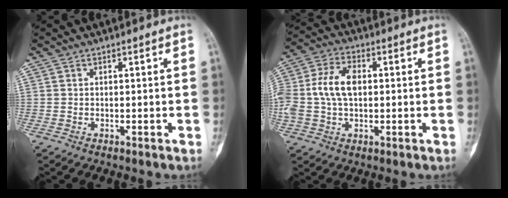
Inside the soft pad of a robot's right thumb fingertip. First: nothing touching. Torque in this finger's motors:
{"motor_torque": [1.15, 1.11, 0.11, -0.02, 0.10]}